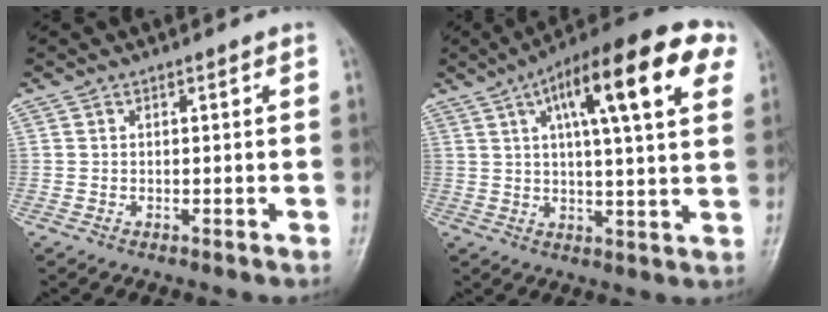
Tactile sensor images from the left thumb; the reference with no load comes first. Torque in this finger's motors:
{"motor_torque": [1.18, 1.35, 1.80, -0.97, 0.16]}